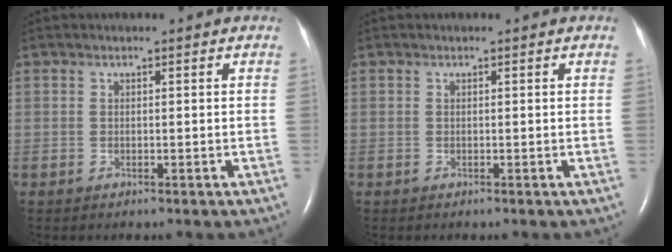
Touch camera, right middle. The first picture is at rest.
{"total": 0.0}